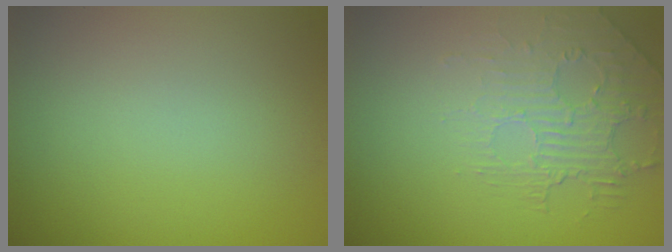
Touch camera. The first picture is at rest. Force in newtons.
{"total": 2.1, "press": 1.2, "slide": 1.7}